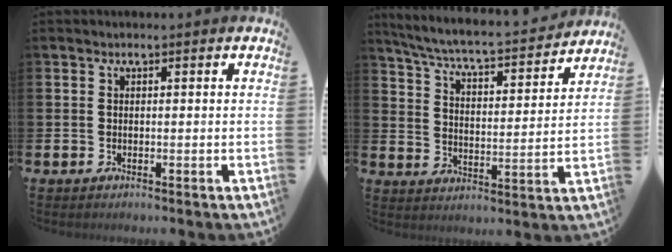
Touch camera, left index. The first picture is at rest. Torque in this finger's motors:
{"motor_torque": [0.44, -0.61, 0.44, 0.08]}